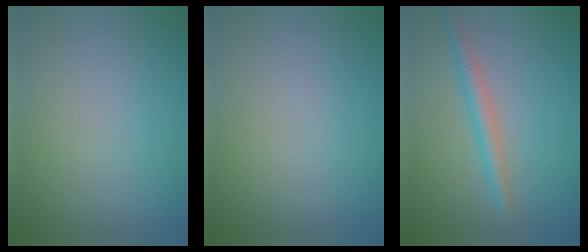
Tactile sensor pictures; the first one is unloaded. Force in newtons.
{"total": 0.0}
{"total": 2.5, "press": 2.5, "slide": 0.0}